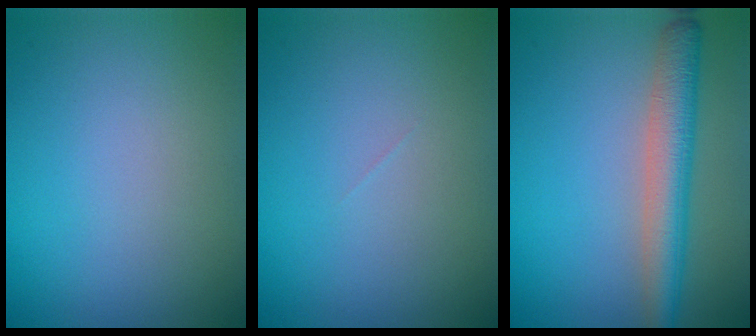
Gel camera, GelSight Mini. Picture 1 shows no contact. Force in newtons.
{"total": 0.0}
{"total": 5.0, "press": 5.0, "slide": 0.3}